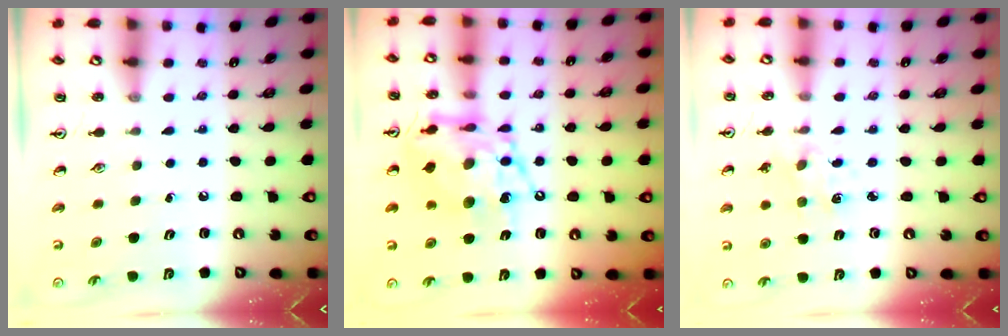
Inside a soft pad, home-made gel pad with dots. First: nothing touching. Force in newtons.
{"total": 15.8, "press": 15.7, "slide": 1.4}
{"total": 2.3, "press": 2.3, "slide": 0.5}